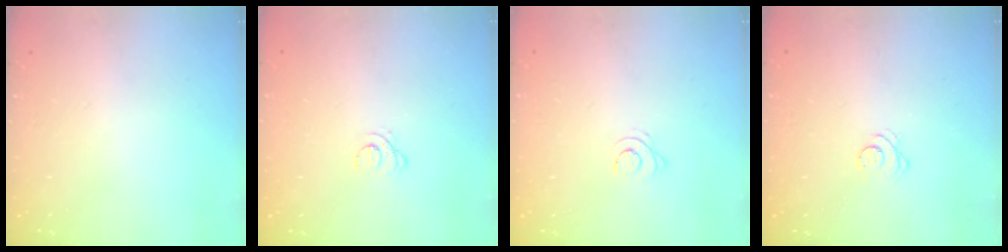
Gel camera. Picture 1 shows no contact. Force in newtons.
{"total": 1.2, "press": 1.2, "slide": 0.1}
{"total": 3.9, "press": 3.9, "slide": 0.5}
{"total": 2.7, "press": 2.7, "slide": 0.4}